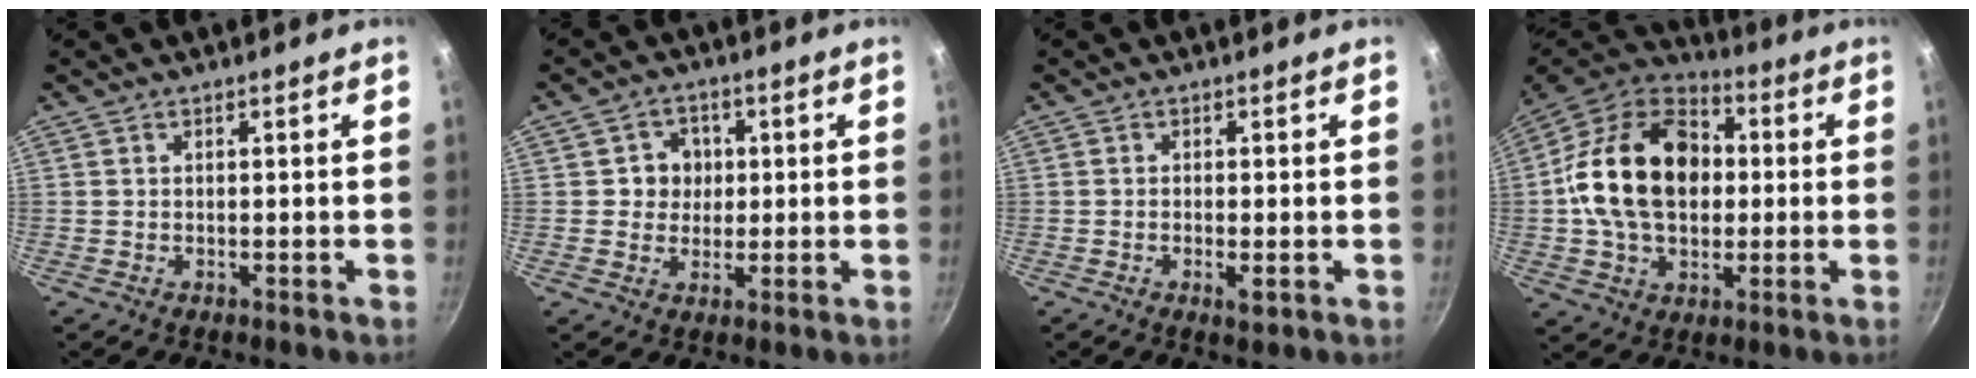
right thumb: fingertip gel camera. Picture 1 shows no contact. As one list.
[{"total": 4.8, "force": [0.6, 4.6, 1.3], "torque": [0.016, 0.002, 0.003]}, {"total": 1.6, "force": [-0.5, 0.5, 1.4], "torque": [-0.029, -0.004, -0.011]}, {"total": 22.0, "force": [1.4, 15.8, 15.2], "torque": [-0.236, 0.032, 0.012]}]